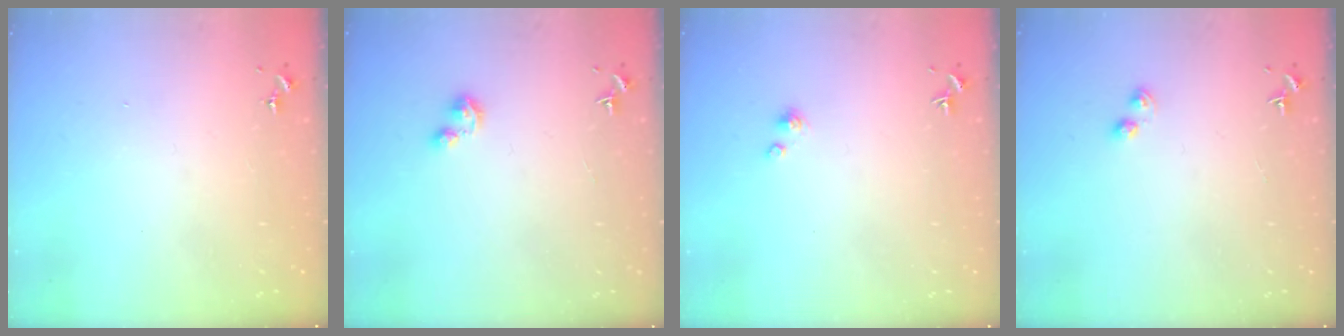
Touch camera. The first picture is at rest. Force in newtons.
{"total": 2.2, "press": 2.2, "slide": 0.2}
{"total": 2.1, "press": 2.1, "slide": 0.2}
{"total": 2.8, "press": 2.8, "slide": 0.4}